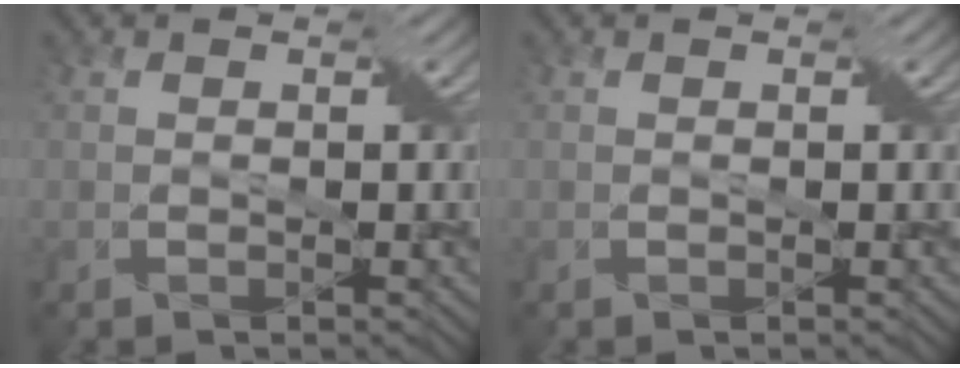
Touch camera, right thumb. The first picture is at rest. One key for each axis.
{"total": 0.0}